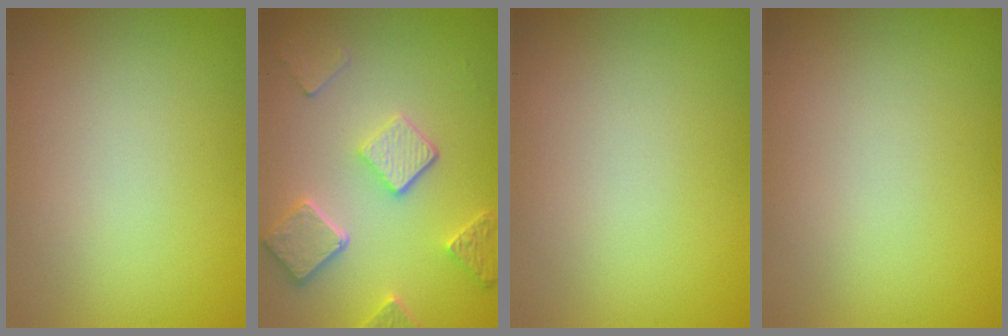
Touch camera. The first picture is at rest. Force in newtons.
{"total": 5.1, "press": 3.9, "slide": 3.2}
{"total": 0.0}
{"total": 0.0}